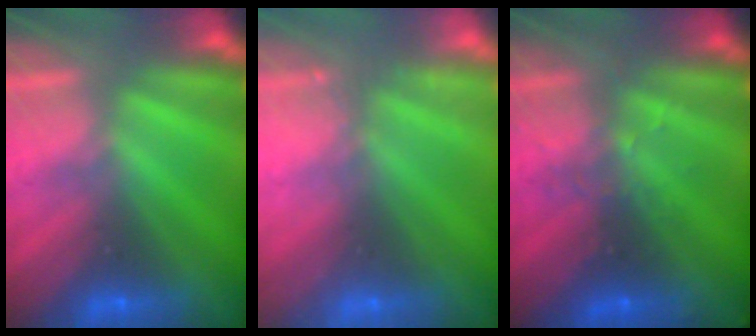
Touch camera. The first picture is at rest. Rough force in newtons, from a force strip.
{"total": 2.6}
{"total": 2.9}